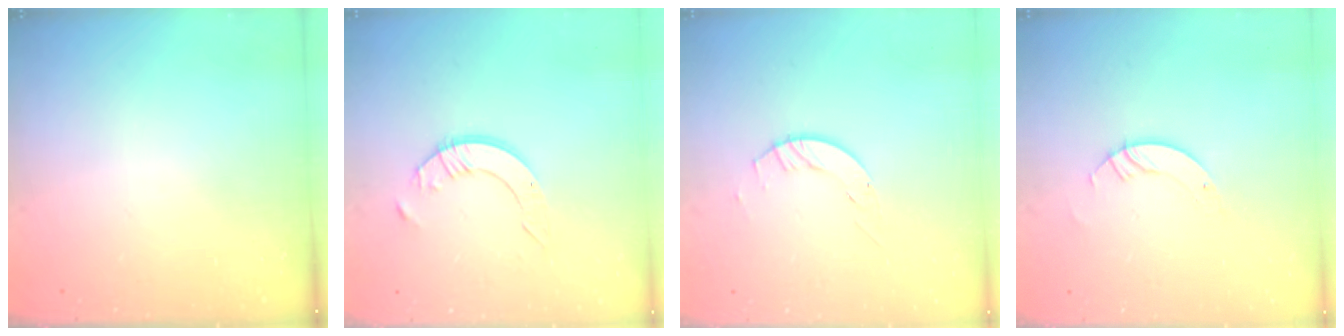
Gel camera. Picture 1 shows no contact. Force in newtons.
{"total": 6.1, "press": 6.1, "slide": 0.6}
{"total": 2.1, "press": 2.1, "slide": 0.3}
{"total": 3.5, "press": 3.5, "slide": 0.2}